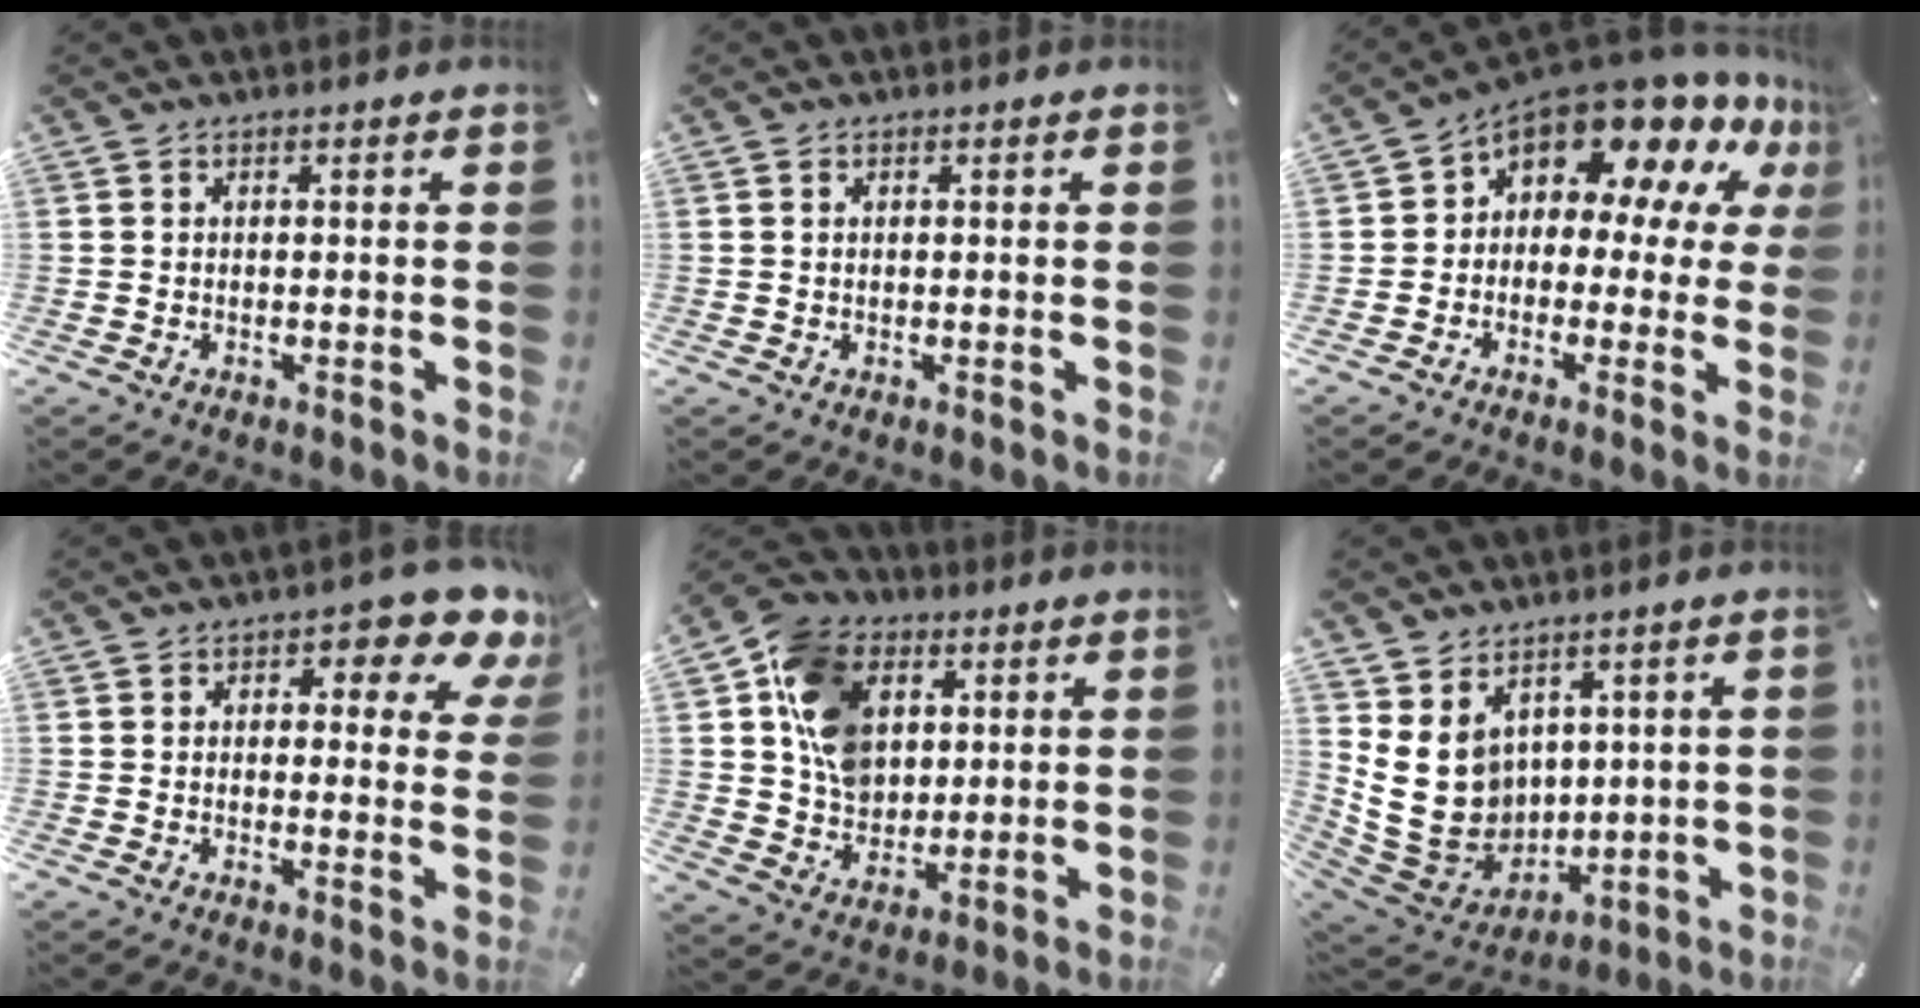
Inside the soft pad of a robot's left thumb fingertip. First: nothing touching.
{"total": 0.6, "force": [0.1, 0.4, 0.5], "torque": [-0.010, 0.002, 0.001]}
{"total": 13.4, "force": [9.9, 6.2, 6.7], "torque": [-0.114, -0.094, 0.169]}
{"total": 8.1, "force": [4.9, 3.6, 5.4], "torque": [-0.059, -0.031, 0.076]}
{"total": 14.0, "force": [4.1, 11.5, 6.9], "torque": [-0.140, -0.002, 0.082]}
{"total": 14.3, "force": [2.8, 12.3, 6.7], "torque": [-0.153, -0.030, 0.061]}